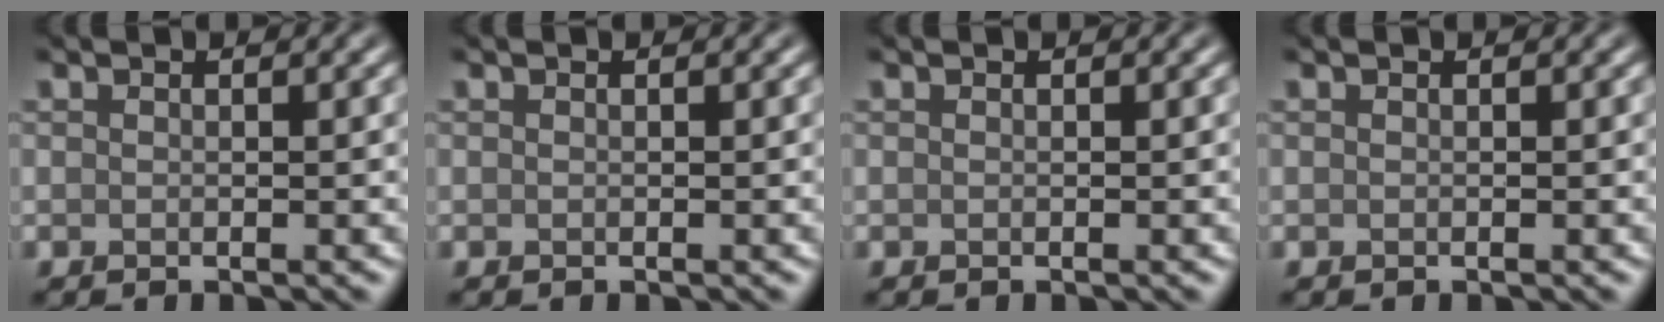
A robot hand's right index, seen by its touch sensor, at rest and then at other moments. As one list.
[{"total": 0.0}, {"total": 0.0}, {"total": 0.0}]